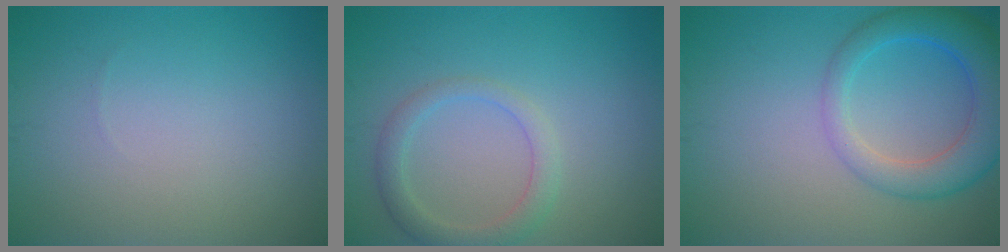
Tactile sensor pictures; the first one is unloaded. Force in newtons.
{"total": 2.6, "press": 2.6, "slide": 0.3}
{"total": 5.5, "press": 5.5, "slide": 0.3}